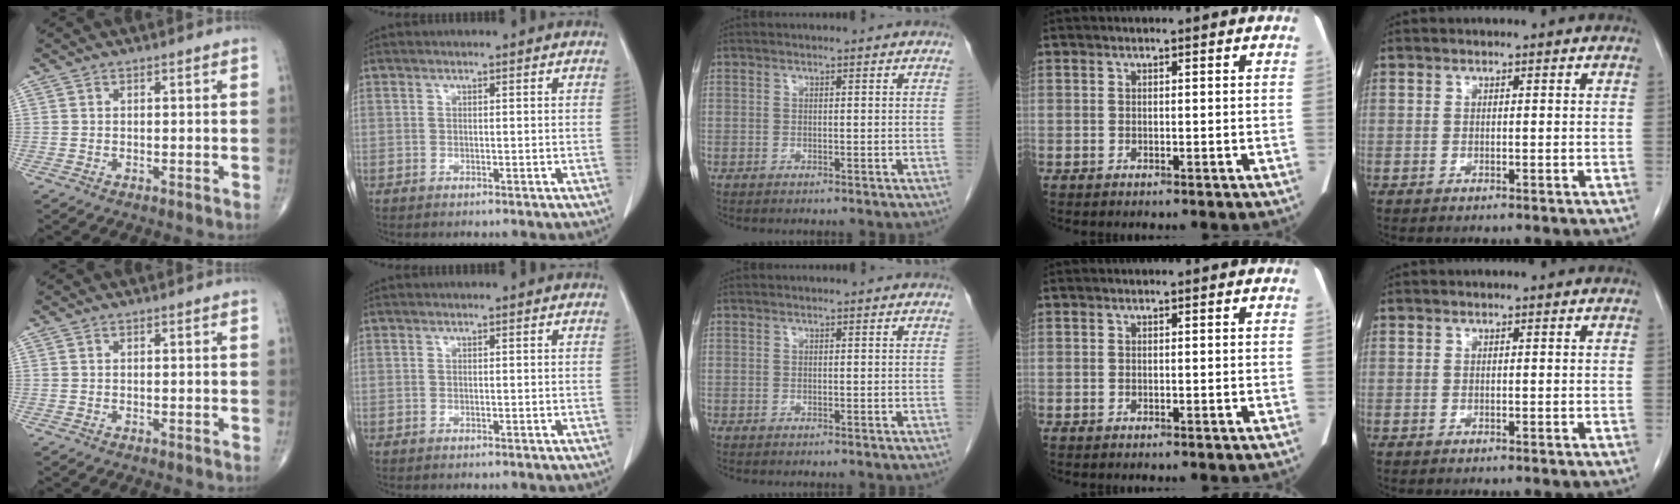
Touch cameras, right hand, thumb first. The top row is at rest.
{}